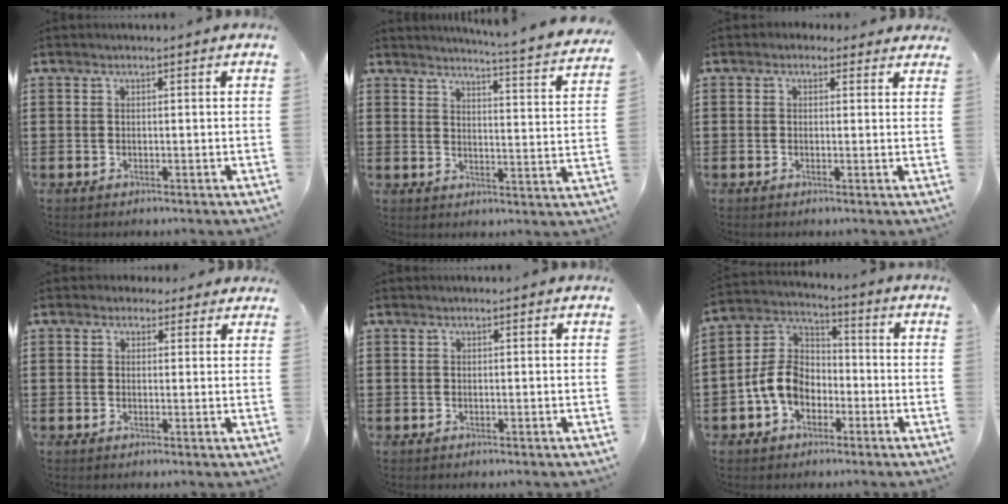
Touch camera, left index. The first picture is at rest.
{"total": 4.2, "force": [4.0, -0.9, 1.2], "torque": [-0.027, -0.043, 0.058]}
{"total": 1.4, "force": [0.7, 1.2, 0.4], "torque": [-0.013, 0.007, 0.012]}
{"total": 1.8, "force": [1.0, 1.5, 0.1], "torque": [-0.010, 0.009, 0.018]}
{"total": 0.0}
{"total": 7.8, "force": [-2.9, 5.9, 4.2], "torque": [-0.125, 0.004, -0.065]}